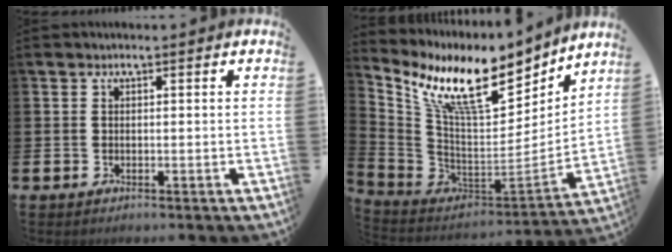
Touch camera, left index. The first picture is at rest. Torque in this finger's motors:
{"motor_torque": [1.11, -0.90, 0.95, 0.21]}